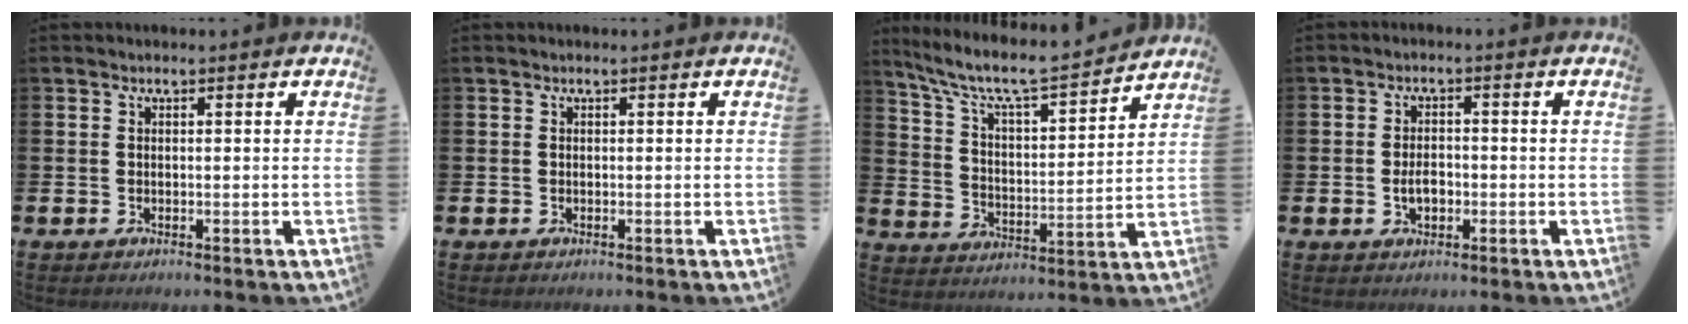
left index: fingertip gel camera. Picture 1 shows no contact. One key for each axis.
{"total": 0.0}
{"total": 8.4, "fx": 7.6, "fy": 1.3, "fz": 3.3, "tx": -0.102, "ty": -0.048, "tz": 0.126}
{"total": 2.8, "fx": -0.6, "fy": 1.8, "fz": 2.1, "tx": -0.030, "ty": -0.001, "tz": -0.014}